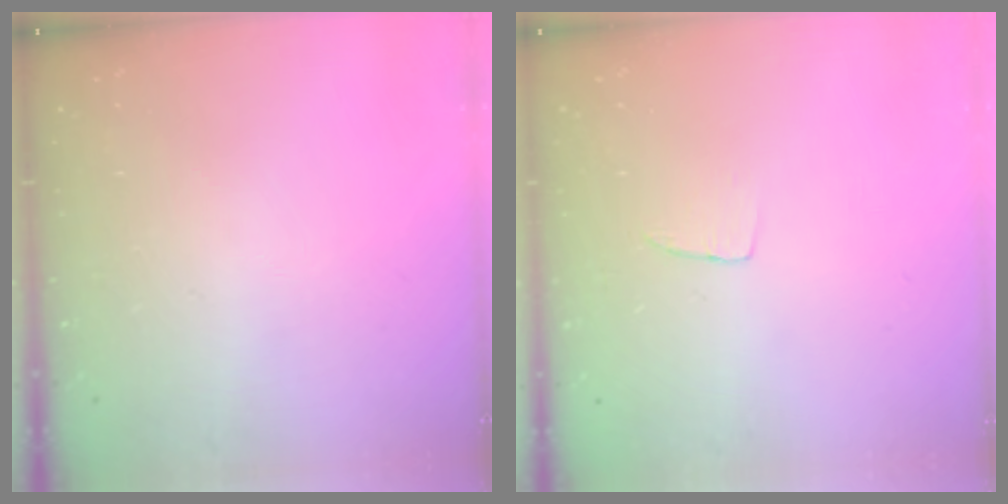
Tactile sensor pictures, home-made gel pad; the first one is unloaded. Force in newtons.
{"total": 3.2, "press": 3.2, "slide": 0.2}